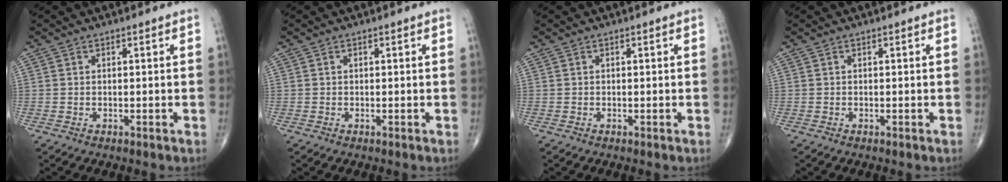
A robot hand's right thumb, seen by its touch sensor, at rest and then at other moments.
{"total": 0.0}
{"total": 0.0}
{"total": 0.0}